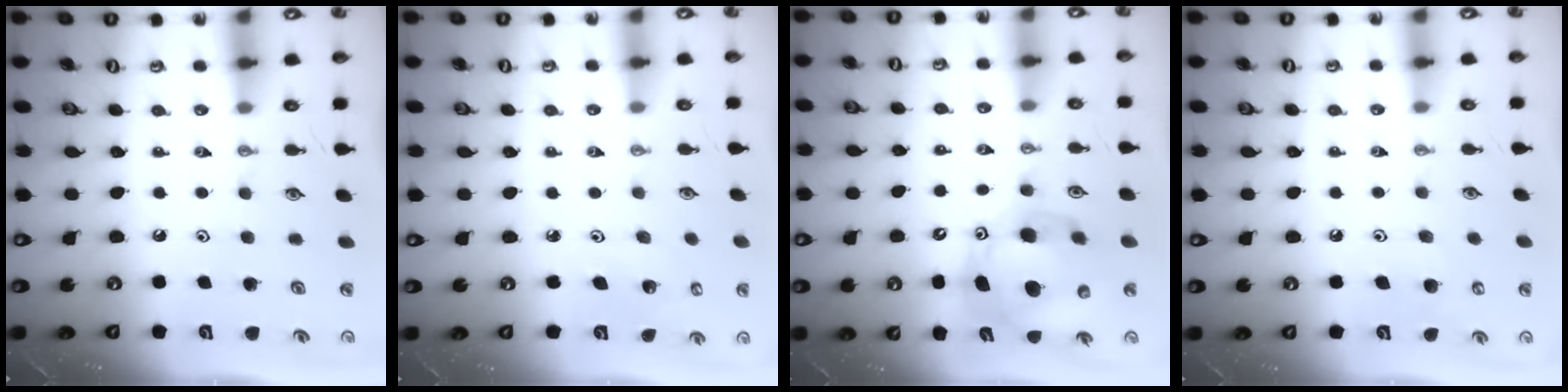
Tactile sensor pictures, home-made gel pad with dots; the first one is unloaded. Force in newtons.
{"total": 3.2, "press": 3.2, "slide": 0.2}
{"total": 15.6, "press": 15.3, "slide": 2.5}
{"total": 6.7, "press": 6.7, "slide": 0.6}